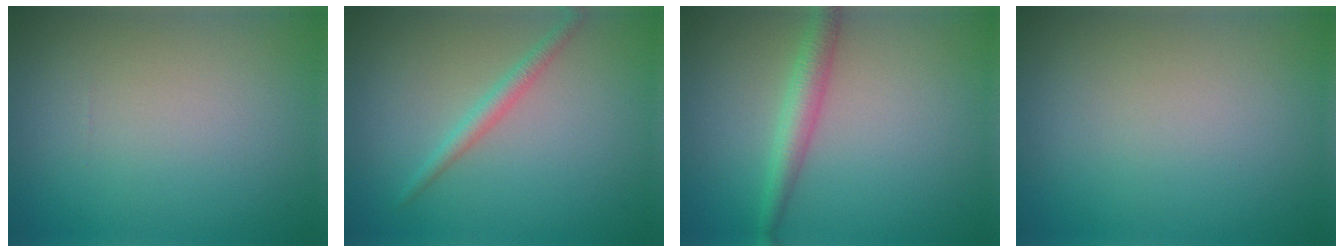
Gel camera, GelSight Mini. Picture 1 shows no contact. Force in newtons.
{"total": 1.7, "press": 1.7, "slide": 0.1}
{"total": 2.7, "press": 2.7, "slide": 0.1}
{"total": 0.0}